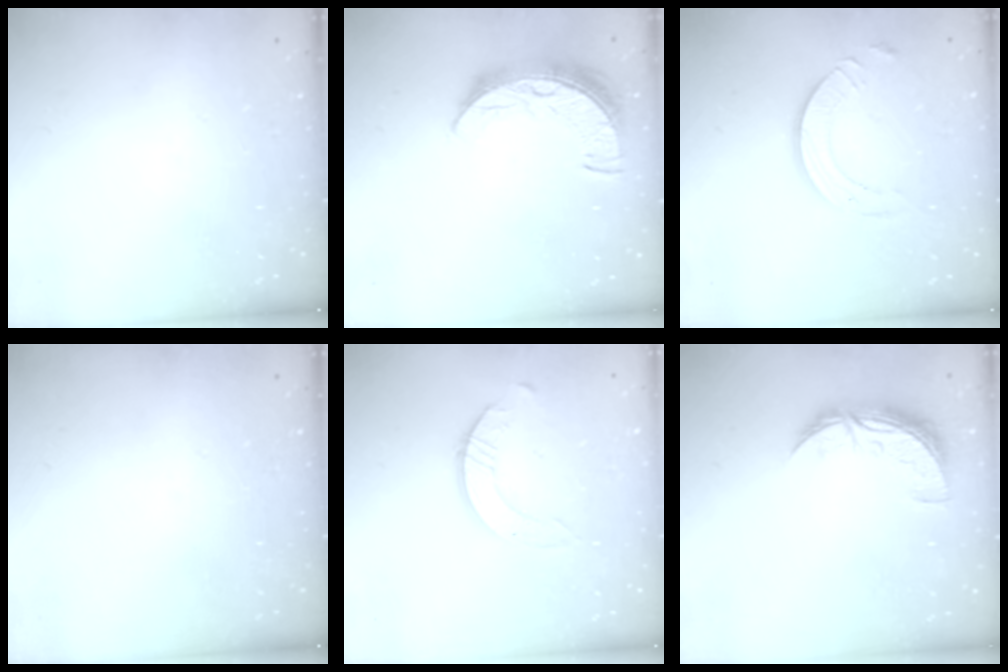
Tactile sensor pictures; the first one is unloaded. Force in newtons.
{"total": 9.6, "press": 9.6, "slide": 0.6}
{"total": 8.8, "press": 8.7, "slide": 0.9}
{"total": 0.0}
{"total": 2.5, "press": 2.5, "slide": 0.3}
{"total": 8.8, "press": 8.8, "slide": 0.4}